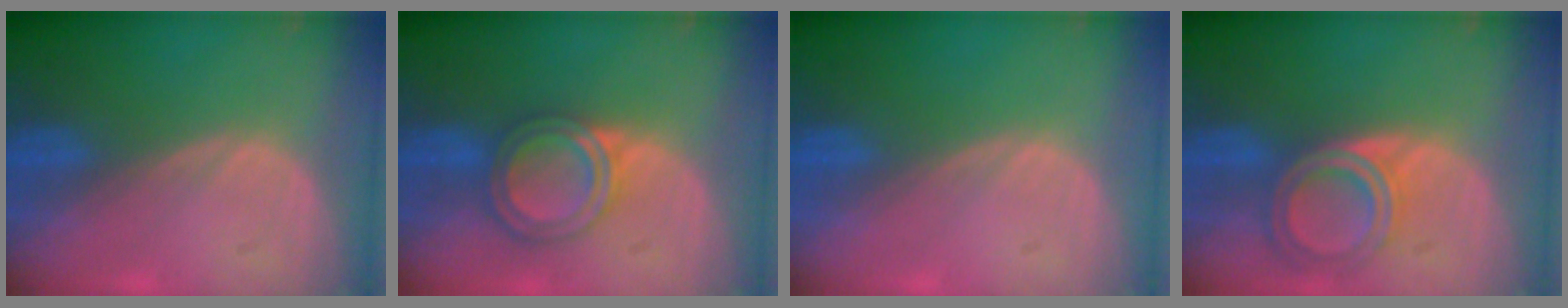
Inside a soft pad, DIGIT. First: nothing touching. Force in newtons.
{"total": 6.2, "press": 5.4, "slide": 2.9}
{"total": 0.0}
{"total": 6.3, "press": 5.6, "slide": 2.9}